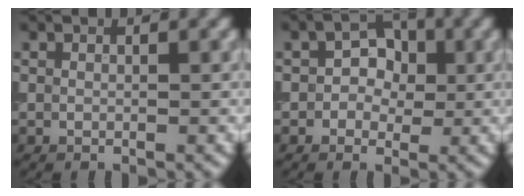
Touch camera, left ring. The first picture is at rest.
{"total": 3.1, "force": [0.0, 2.5, 1.8], "torque": [-0.007, 0.003, -0.016]}